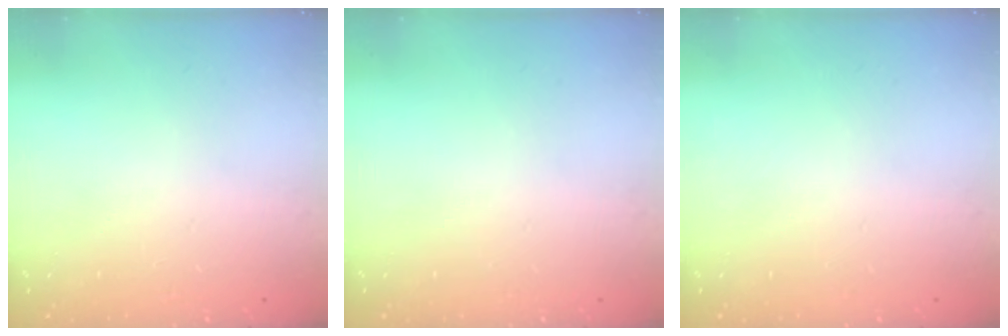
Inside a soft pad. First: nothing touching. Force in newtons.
{"total": 0.0}
{"total": 0.0}